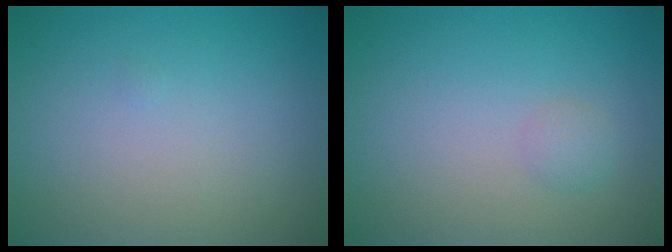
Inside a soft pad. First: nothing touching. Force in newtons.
{"total": 1.0, "press": 1.0, "slide": 0.0}